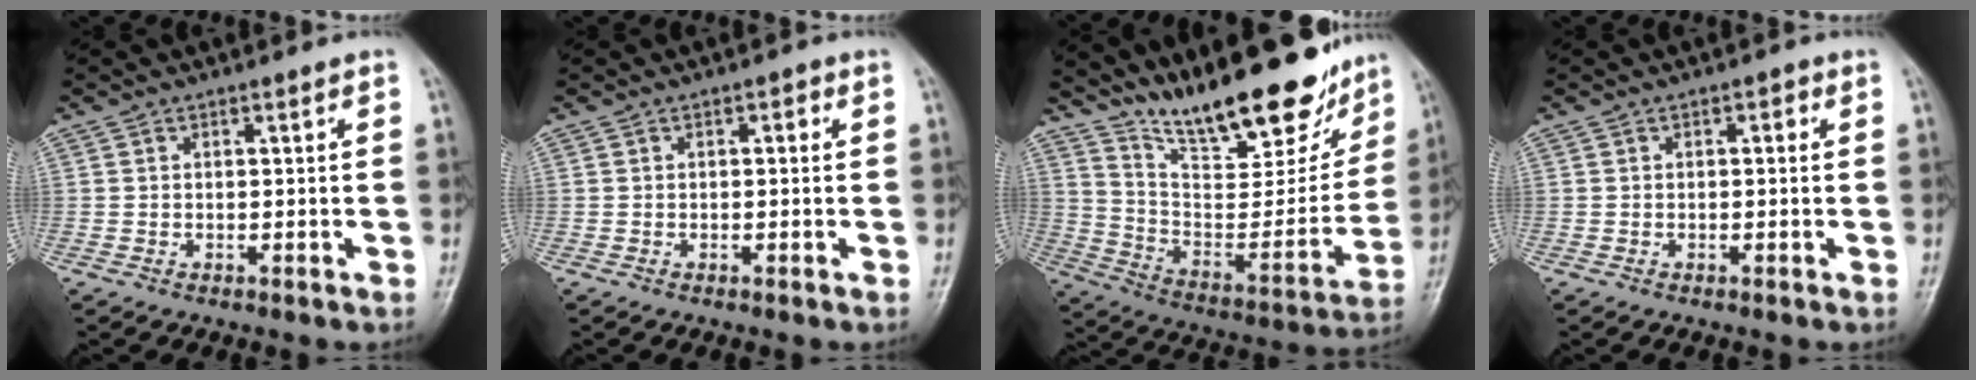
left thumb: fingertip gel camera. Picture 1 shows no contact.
{"total": 1.0, "force": [0.1, 0.7, 0.7], "torque": [0.001, 0.004, -0.006]}
{"total": 24.6, "force": [19.0, 7.4, 13.7], "torque": [-0.170, -0.094, 0.306]}
{"total": 1.0, "force": [0.1, 0.7, 0.7], "torque": [0.001, 0.005, -0.007]}